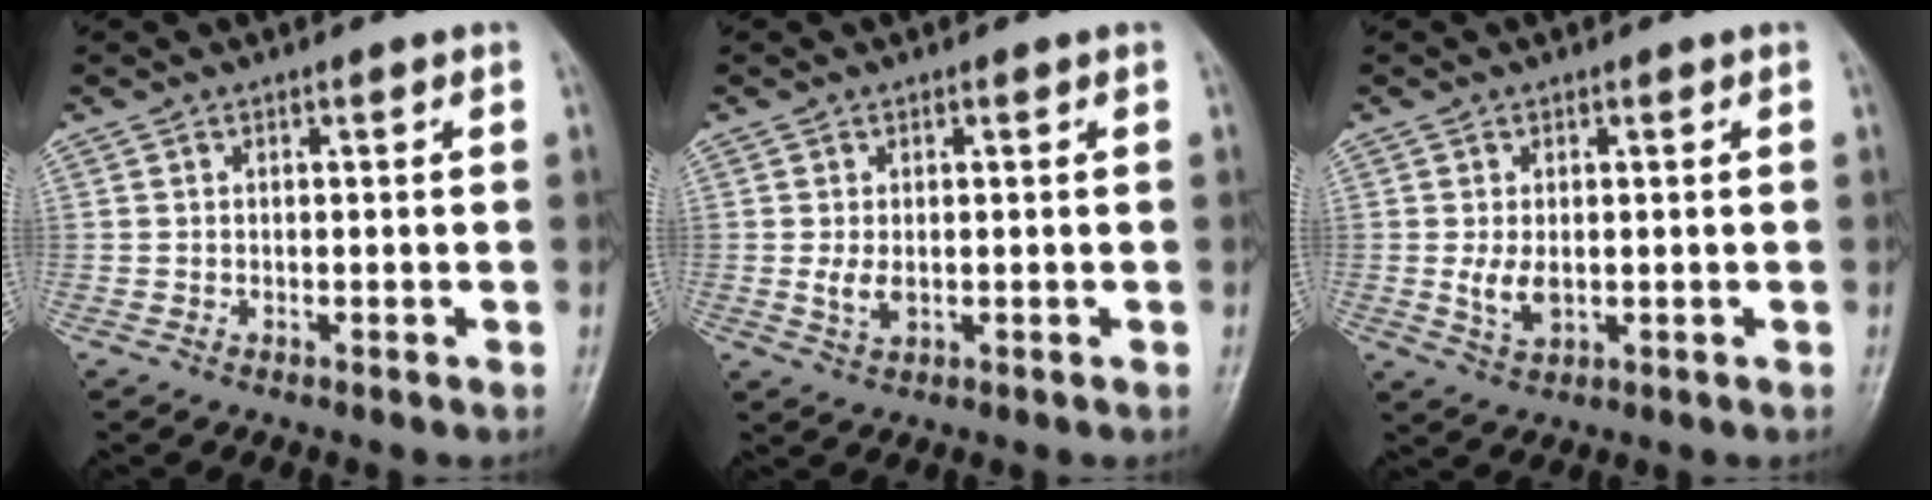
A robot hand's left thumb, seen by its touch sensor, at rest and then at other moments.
{"total": 2.7, "force": [0.0, 1.6, 2.2], "torque": [-0.043, -0.008, 0.003]}
{"total": 3.9, "force": [-0.1, 2.3, 3.1], "torque": [-0.057, -0.009, 0.004]}